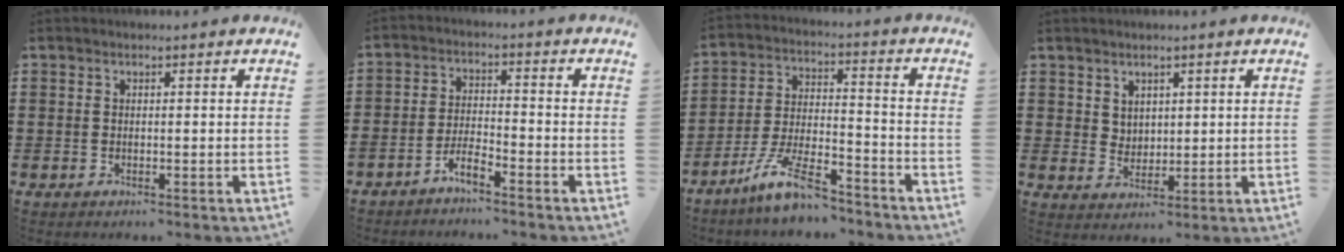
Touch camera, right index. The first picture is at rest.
{"total": 3.6, "force": [-3.4, 0.2, 1.0], "torque": [-0.030, 0.004, -0.073]}
{"total": 9.6, "force": [-7.9, 1.4, 5.3], "torque": [-0.117, 0.009, -0.157]}
{"total": 3.4, "force": [2.3, 2.4, 0.3], "torque": [-0.018, 0.006, 0.044]}